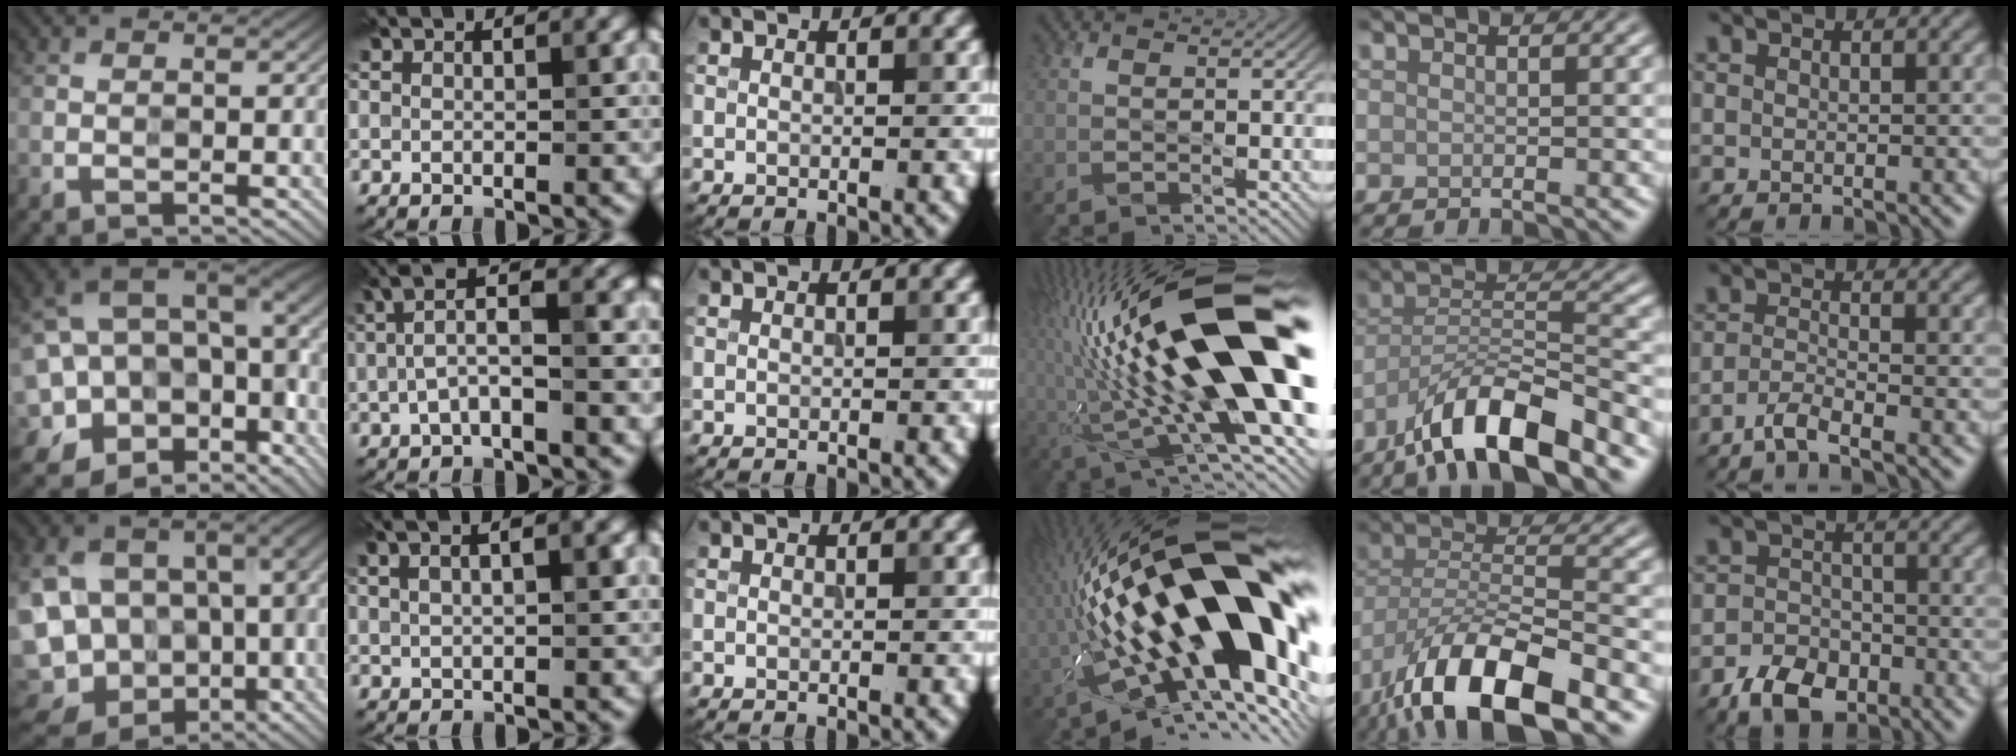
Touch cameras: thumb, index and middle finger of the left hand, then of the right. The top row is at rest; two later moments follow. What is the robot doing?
{"motion": "wipe", "object": "glass cup"}